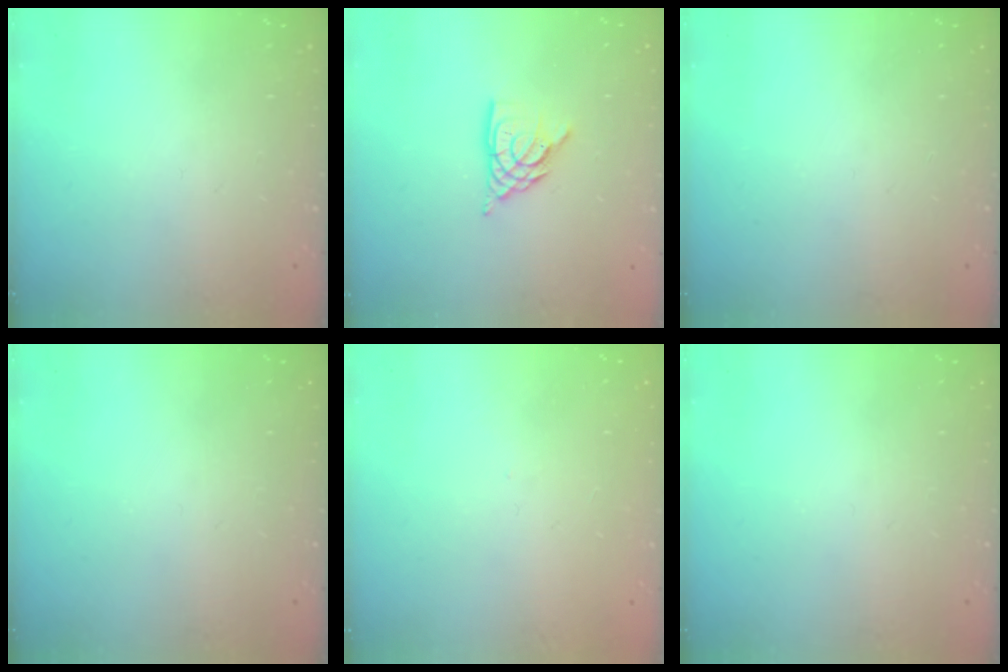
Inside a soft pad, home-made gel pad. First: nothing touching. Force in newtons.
{"total": 9.0, "press": 8.9, "slide": 1.2}
{"total": 0.0}
{"total": 0.0}
{"total": 0.0}
{"total": 0.0}